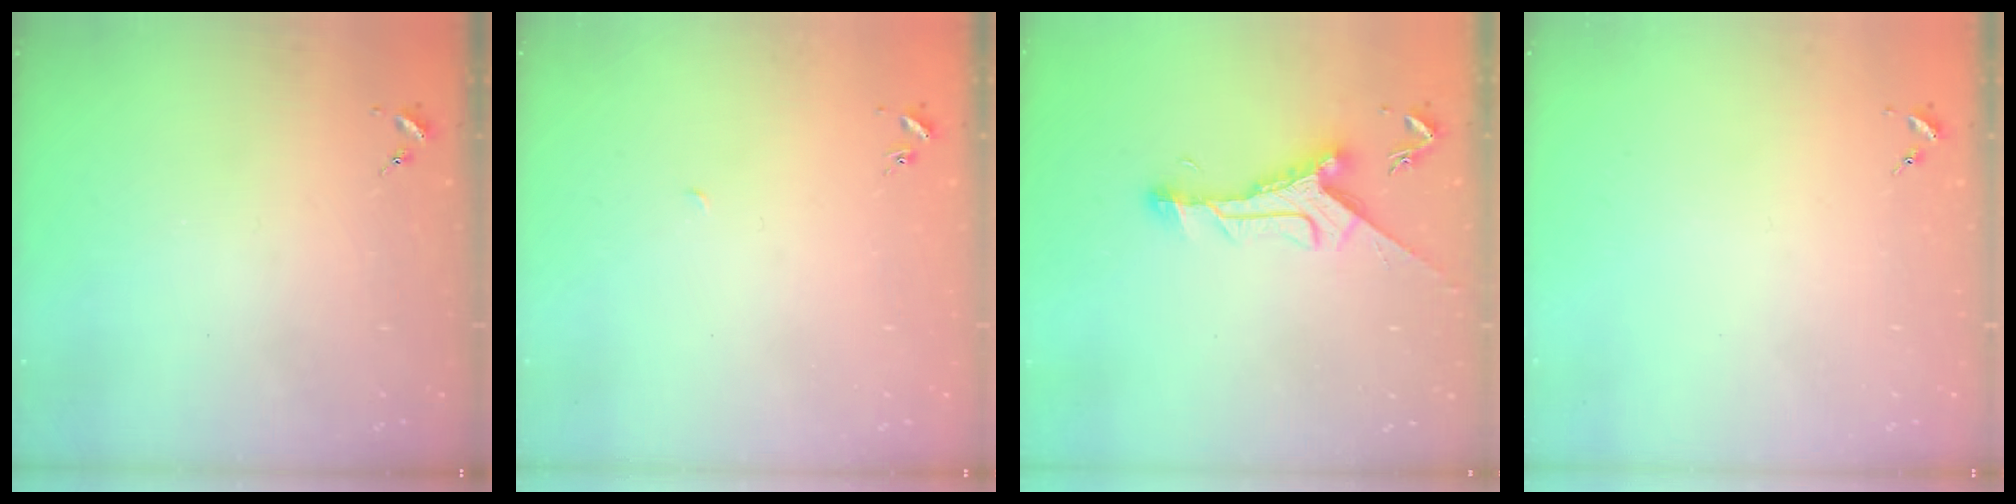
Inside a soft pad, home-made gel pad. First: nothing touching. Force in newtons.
{"total": 1.6, "press": 1.6, "slide": 0.1}
{"total": 10.0, "press": 10.0, "slide": 0.3}
{"total": 0.0}